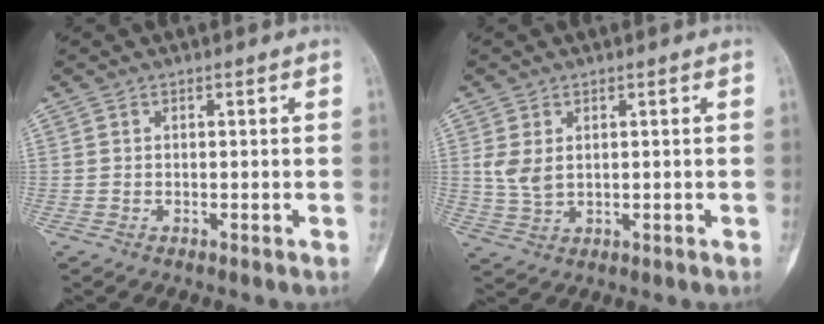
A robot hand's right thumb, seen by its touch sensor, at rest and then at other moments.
{"total": 4.0, "force": [1.0, 2.6, 2.9], "torque": [-0.058, -0.003, 0.027]}